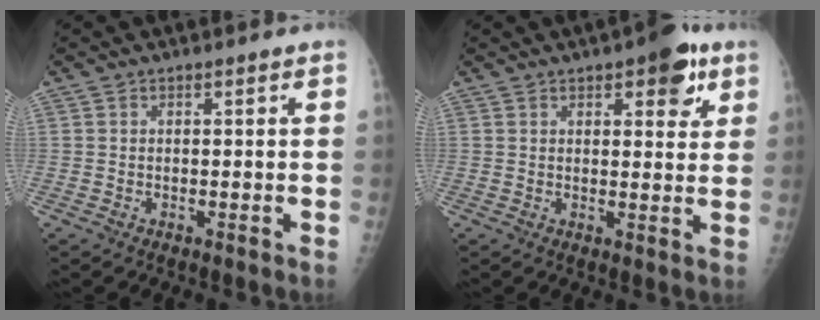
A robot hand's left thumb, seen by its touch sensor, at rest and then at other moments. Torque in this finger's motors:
{"motor_torque": [0.52, 0.57, 0.57, -0.18, 0.01]}